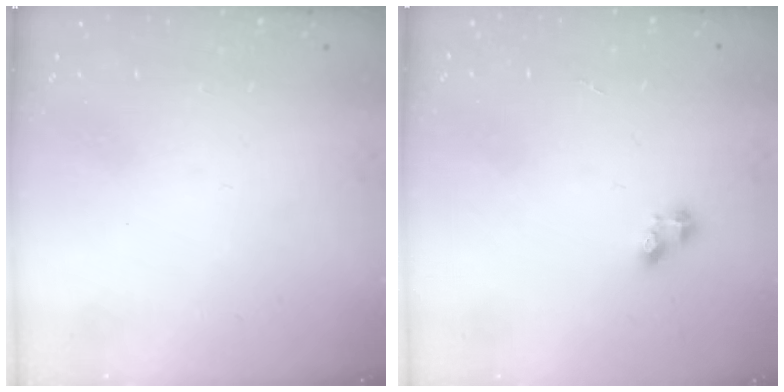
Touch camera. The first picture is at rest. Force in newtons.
{"total": 2.6, "press": 2.6, "slide": 0.4}